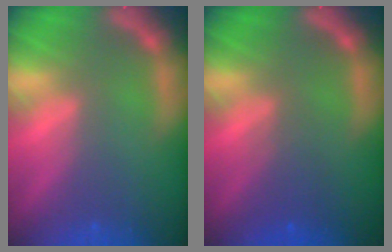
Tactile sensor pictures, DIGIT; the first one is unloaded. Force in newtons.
{"total": 2.5}